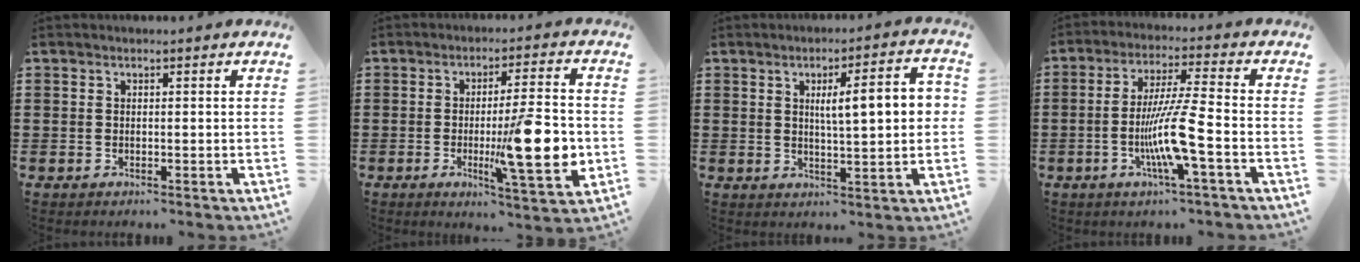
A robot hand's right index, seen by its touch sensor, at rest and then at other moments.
{"total": 14.2, "force": [-2.1, 2.8, 13.8], "torque": [-0.214, -0.016, -0.036]}
{"total": 7.7, "force": [1.4, 1.6, 7.4], "torque": [-0.131, 0.003, 0.018]}
{"total": 9.1, "force": [-3.0, 0.0, 8.6], "torque": [-0.171, -0.013, -0.063]}